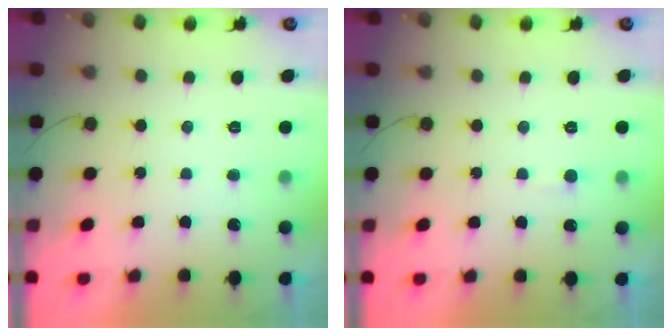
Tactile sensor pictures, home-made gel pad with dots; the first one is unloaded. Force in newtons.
{"total": 2.3, "press": 2.3, "slide": 0.3}